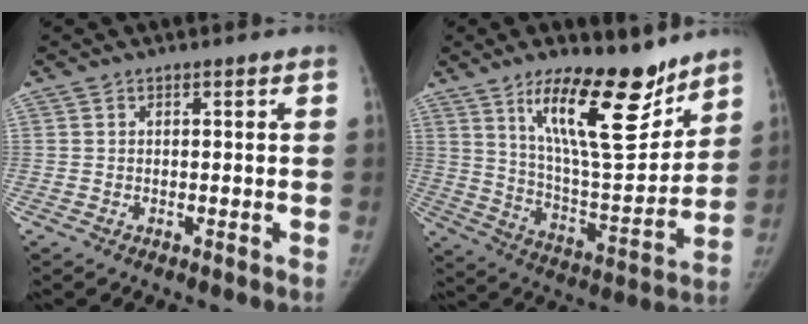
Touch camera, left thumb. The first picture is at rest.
{"total": 20.2, "force": [13.1, 6.4, 13.9], "torque": [-0.183, -0.091, 0.225]}